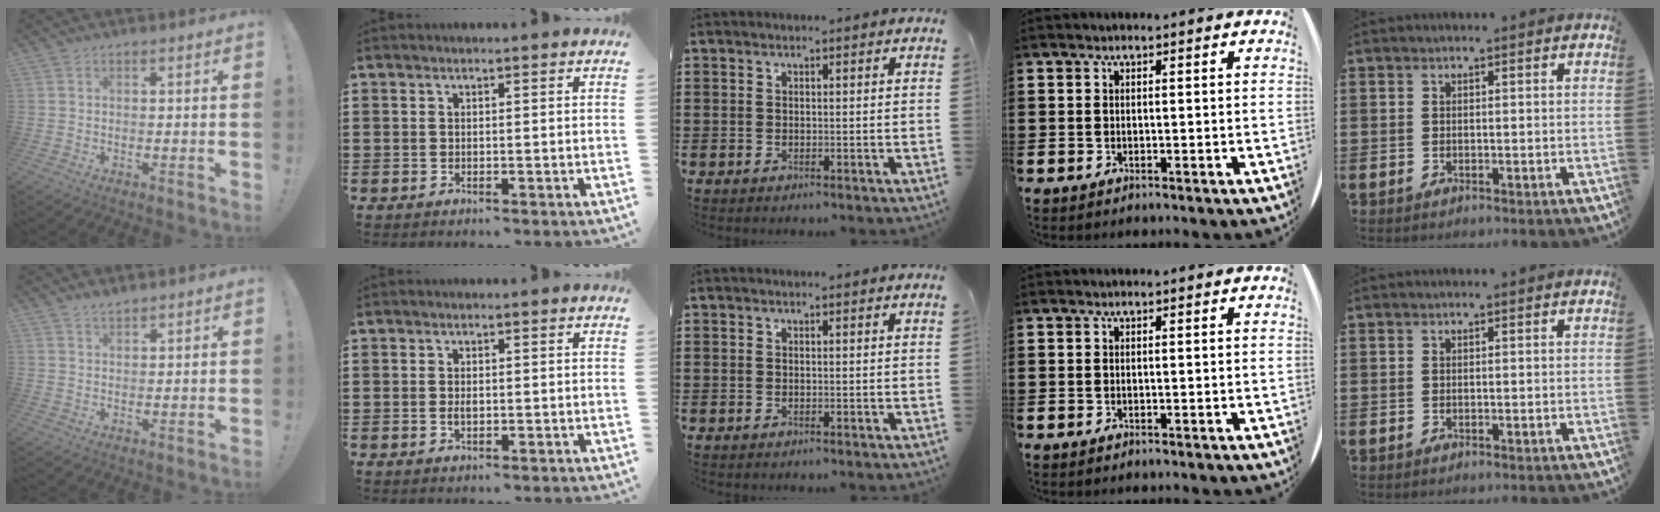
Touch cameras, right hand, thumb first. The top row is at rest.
{"thumb": {"total": 1.9, "force": [1.8, 0.3, 0.5], "torque": [-0.011, -0.009, 0.032]}, "index": {"total": 1.3, "force": [-0.1, 0.7, 1.1], "torque": [-0.021, 0.003, -0.003]}}